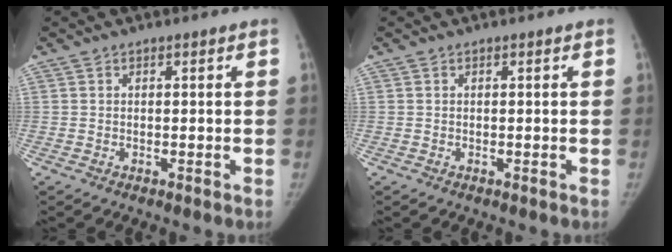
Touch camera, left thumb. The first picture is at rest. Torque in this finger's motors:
{"motor_torque": [0.06, 0.17, -0.33, 0.48, 0.07]}